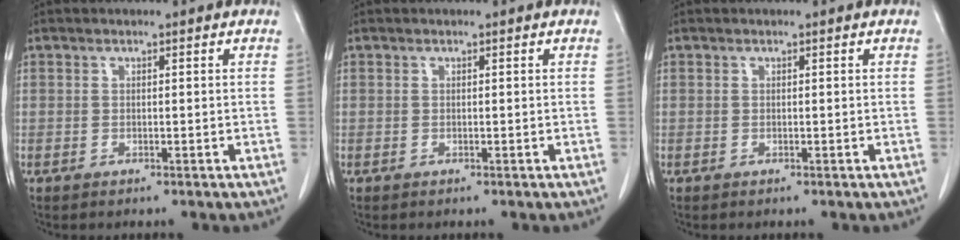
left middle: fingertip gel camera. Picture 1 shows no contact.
{"total": 0.0}
{"total": 0.0}